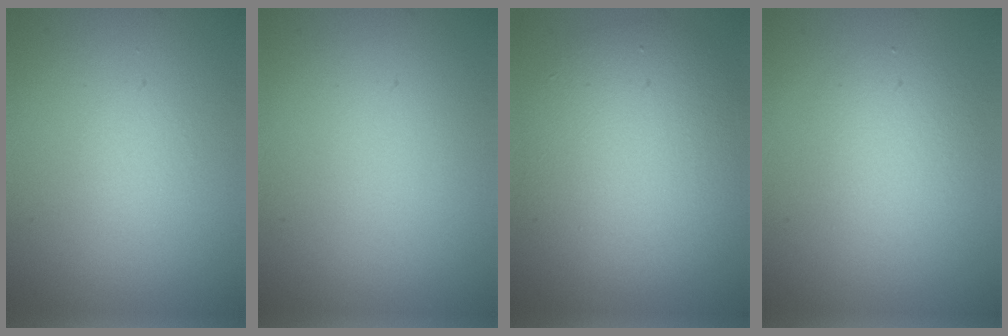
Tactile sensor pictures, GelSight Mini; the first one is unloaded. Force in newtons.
{"total": 0.0}
{"total": 7.3, "press": 7.3, "slide": 0.2}
{"total": 2.7, "press": 2.7, "slide": 0.1}